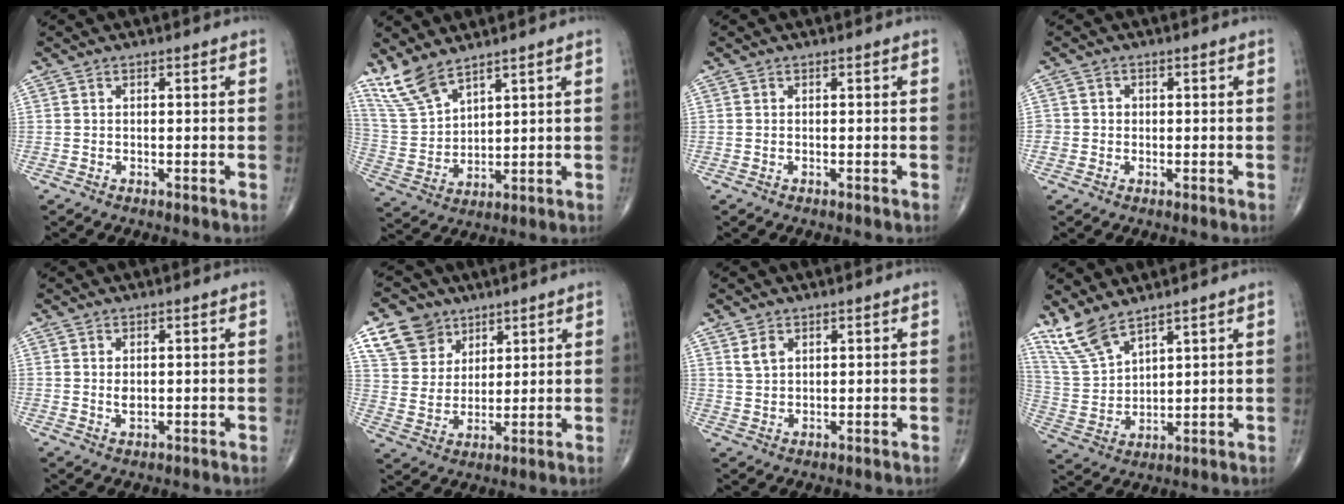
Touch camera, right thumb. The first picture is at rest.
{"total": 9.0, "force": [7.2, 3.1, 4.4], "torque": [-0.093, -0.031, 0.166]}
{"total": 0.0}
{"total": 2.1, "force": [-0.2, 2.1, 0.3], "torque": [0.011, 0.007, -0.004]}
{"total": 1.9, "force": [0.3, 1.1, 1.4], "torque": [-0.022, -0.005, 0.009]}
{"total": 10.3, "force": [6.1, 7.8, 2.7], "torque": [-0.028, -0.027, 0.124]}
{"total": 2.9, "force": [1.6, 1.9, 1.5], "torque": [-0.024, -0.007, 0.038]}
{"total": 8.9, "force": [7.2, 2.9, 4.4], "torque": [-0.096, -0.032, 0.166]}